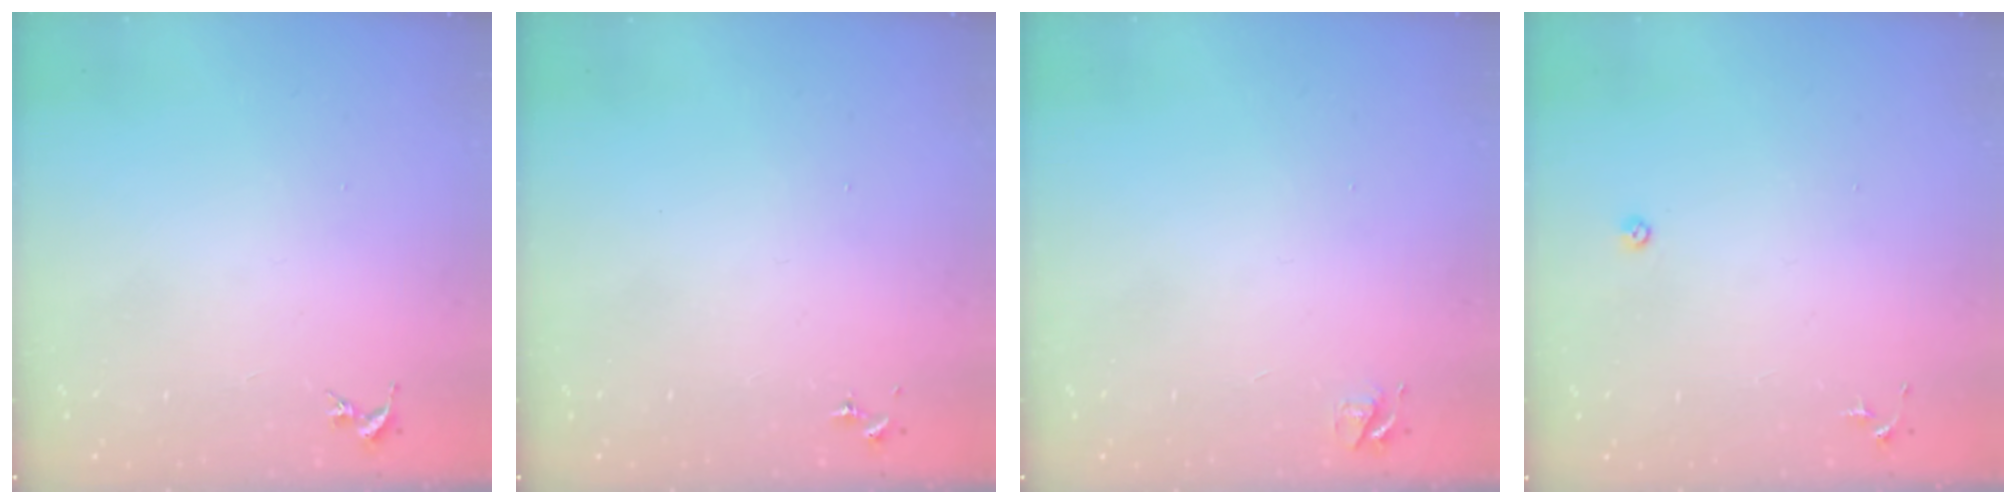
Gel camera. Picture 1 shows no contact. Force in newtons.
{"total": 0.0}
{"total": 4.7, "press": 4.7, "slide": 0.6}
{"total": 3.4, "press": 3.3, "slide": 0.7}